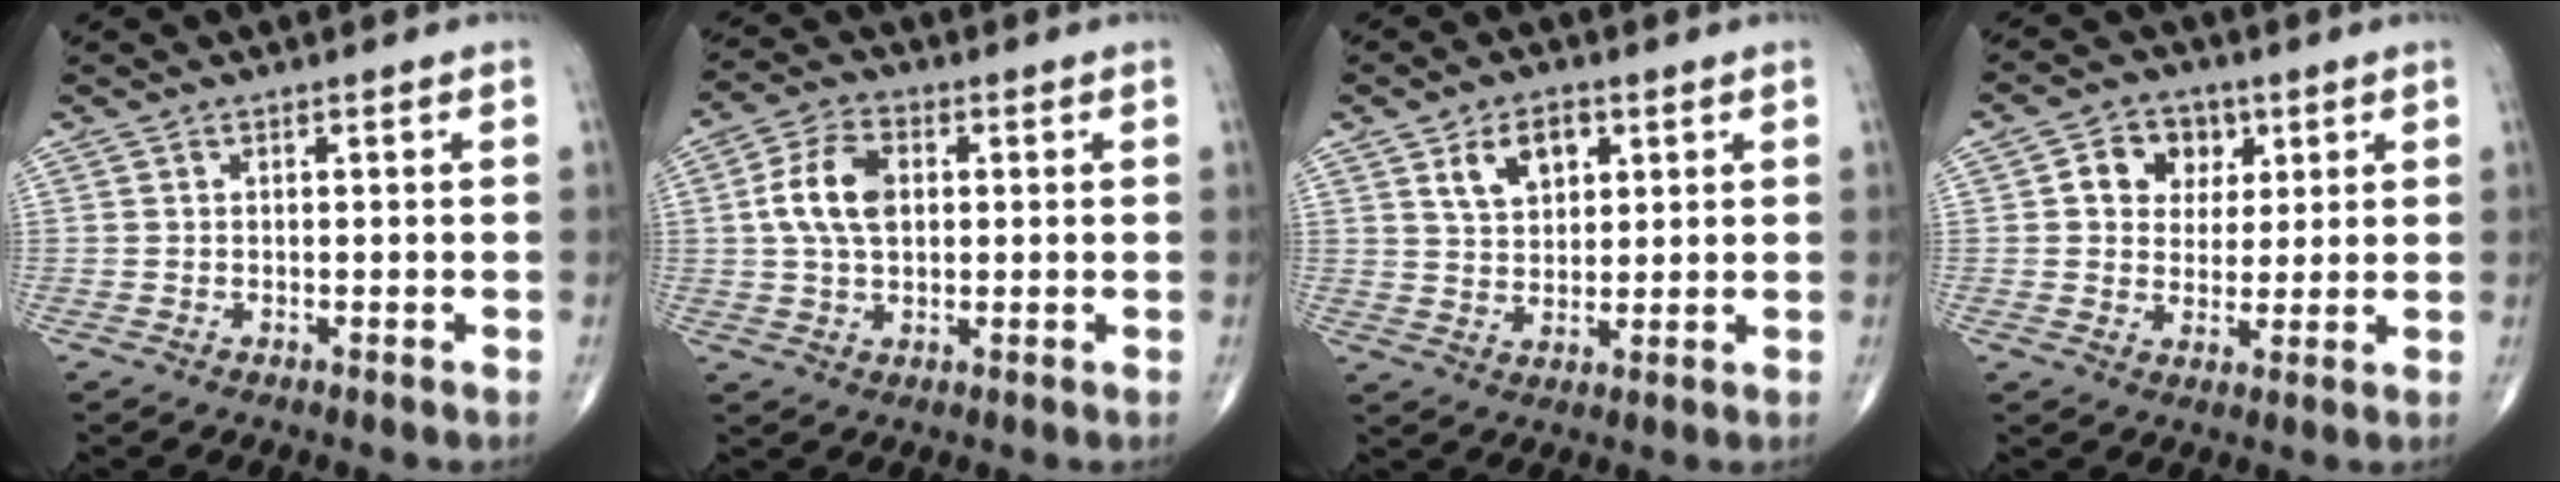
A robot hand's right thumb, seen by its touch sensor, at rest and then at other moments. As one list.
[{"total": 9.0, "force": [1.3, 5.6, 6.9], "torque": [-0.128, 0.010, 0.022]}, {"total": 7.6, "force": [3.4, 4.8, 4.9], "torque": [-0.061, -0.013, 0.062]}, {"total": 8.0, "force": [2.7, 6.6, 3.7], "torque": [-0.018, -0.004, 0.040]}]